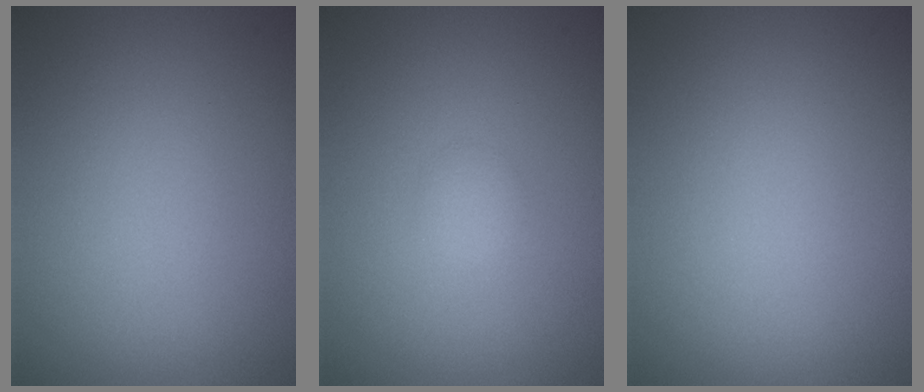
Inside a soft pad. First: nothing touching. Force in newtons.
{"total": 1.0, "press": 1.0, "slide": 0.0}
{"total": 0.0}